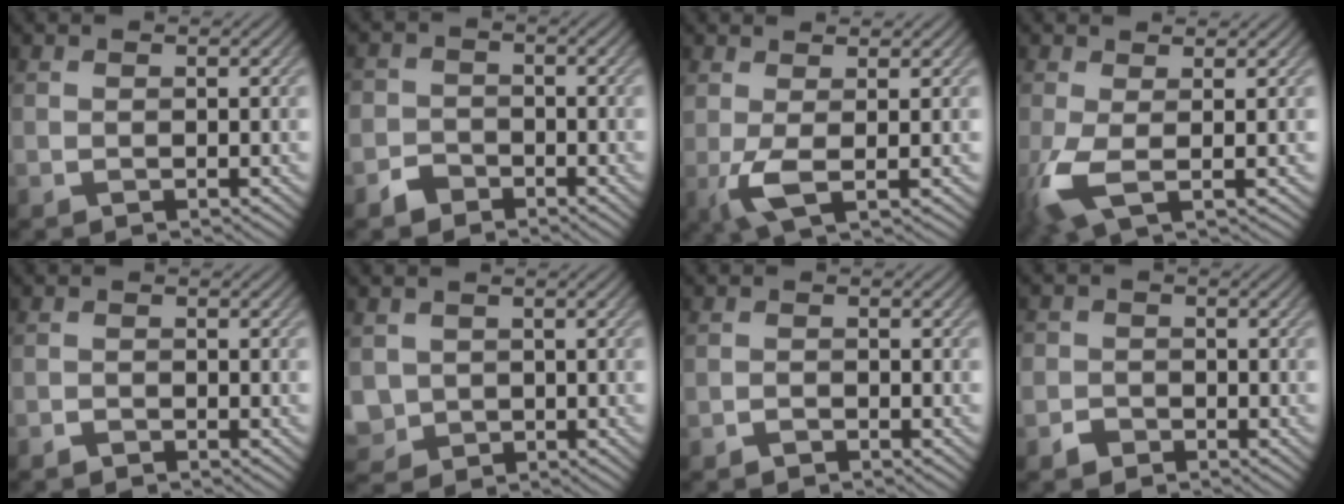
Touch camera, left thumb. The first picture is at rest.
{"total": 2.5, "force": [-1.8, 1.8, 0.4], "torque": [-0.005, 0.004, -0.045]}
{"total": 3.1, "force": [0.2, 0.5, 3.0], "torque": [-0.075, 0.002, 0.001]}
{"total": 4.3, "force": [-0.3, 1.2, 4.1], "torque": [-0.109, -0.010, -0.009]}
{"total": 0.9, "force": [-0.9, 0.0, 0.1], "torque": [-0.001, 0.002, -0.021]}
{"total": 3.0, "force": [0.1, 2.9, 0.6], "torque": [-0.030, -0.016, -0.003]}
{"total": 0.7, "force": [-0.7, 0.0, 0.1], "torque": [-0.002, 0.003, -0.019]}
{"total": 1.7, "force": [-1.1, 1.3, 0.2], "torque": [0.002, 0.005, -0.032]}